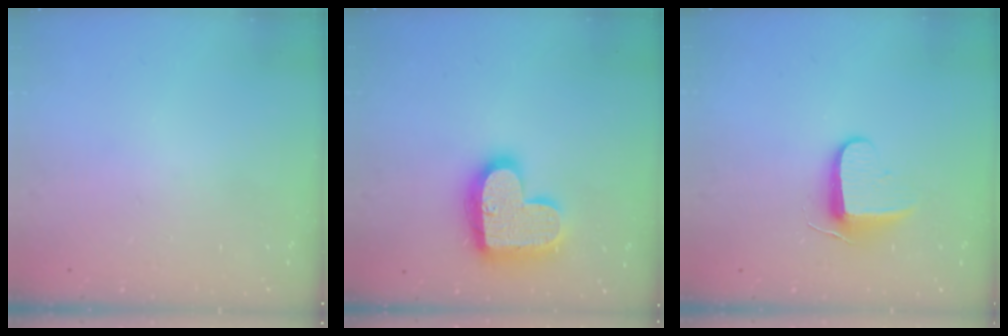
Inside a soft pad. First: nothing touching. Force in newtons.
{"total": 18.9, "press": 18.9, "slide": 1.1}
{"total": 9.3, "press": 9.2, "slide": 1.5}